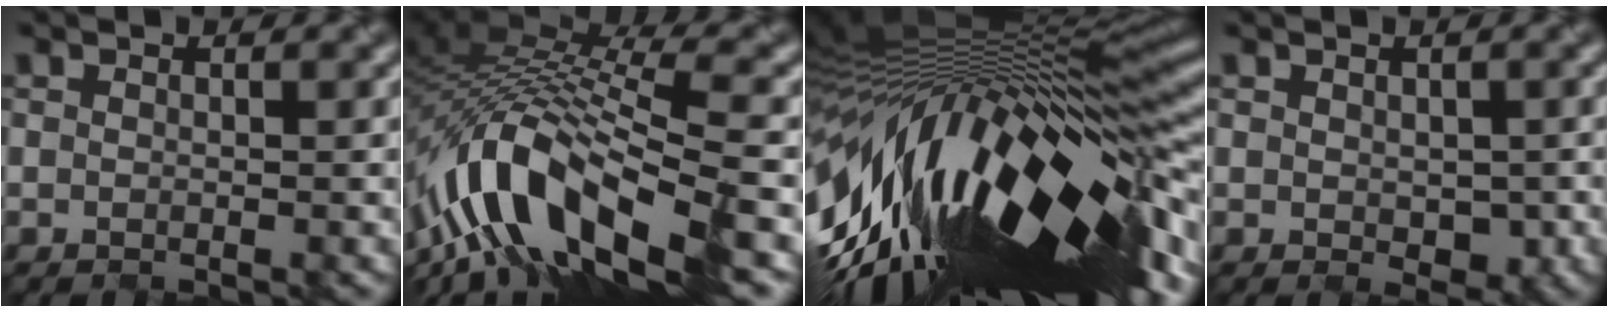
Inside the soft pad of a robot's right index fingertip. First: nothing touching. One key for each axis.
{"total": 12.1, "fx": -7.0, "fy": 4.3, "fz": 8.9, "tx": -0.177, "ty": 0.012, "tz": -0.122}
{"total": 18.6, "fx": -5.4, "fy": 7.1, "fz": 16.3, "tx": -0.293, "ty": -0.034, "tz": -0.095}
{"total": 2.5, "fx": -0.2, "fy": 1.7, "fz": 1.9, "tx": -0.031, "ty": -0.012, "tz": 0.005}